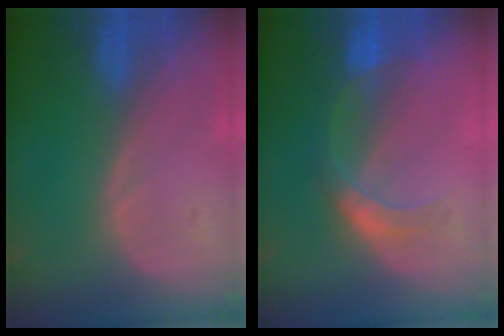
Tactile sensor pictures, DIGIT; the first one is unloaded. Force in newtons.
{"total": 5.2, "press": 4.8, "slide": 2.1}